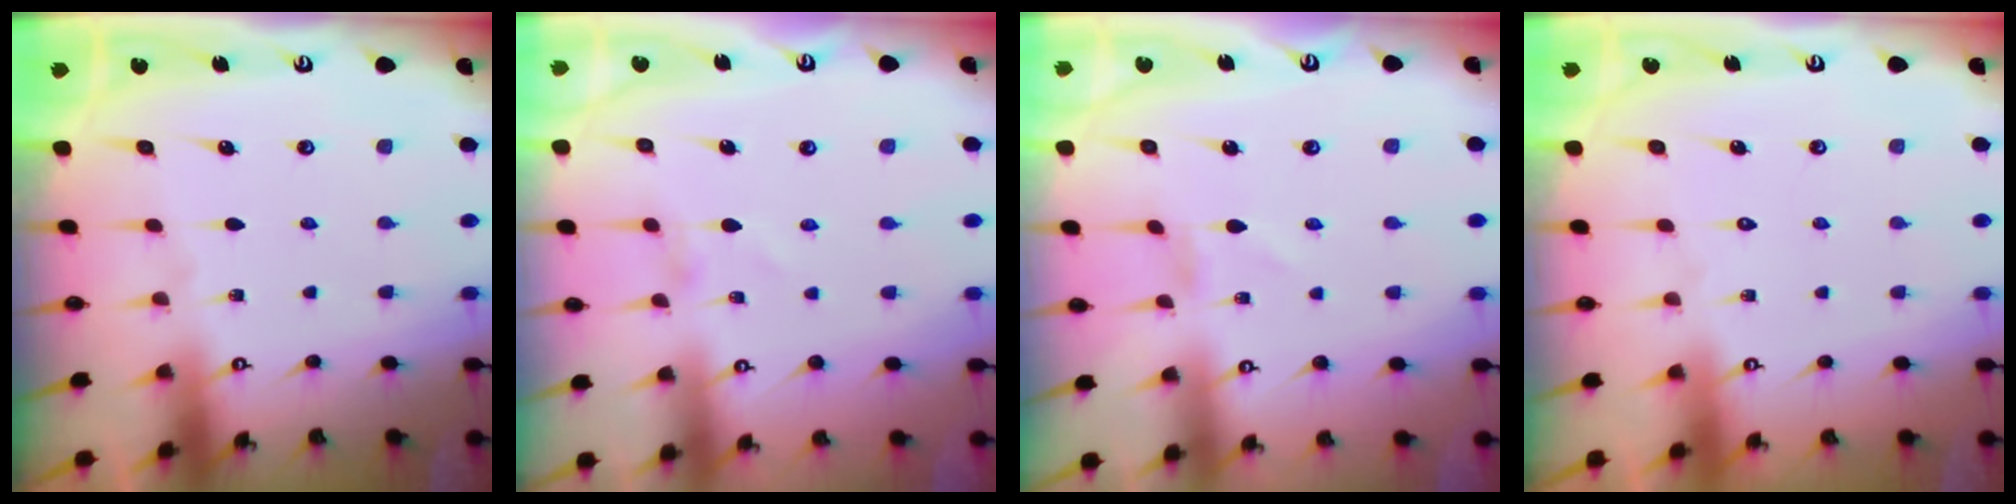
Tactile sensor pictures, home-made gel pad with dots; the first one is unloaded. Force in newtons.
{"total": 0.6, "press": 0.6, "slide": 0.1}
{"total": 0.8, "press": 0.8, "slide": 0.1}
{"total": 1.7, "press": 1.7, "slide": 0.1}